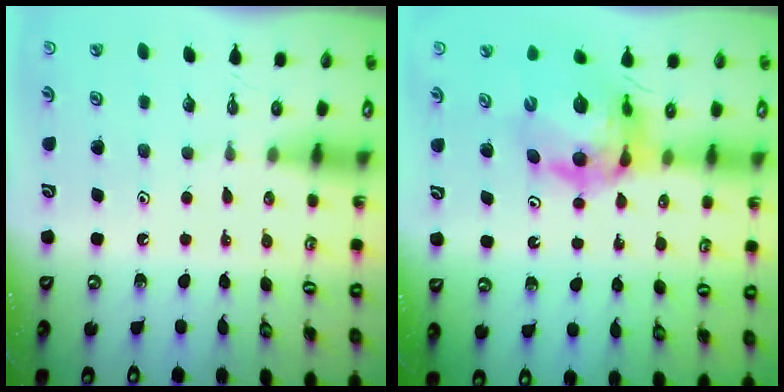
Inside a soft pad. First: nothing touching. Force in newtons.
{"total": 13.5, "press": 13.4, "slide": 1.4}